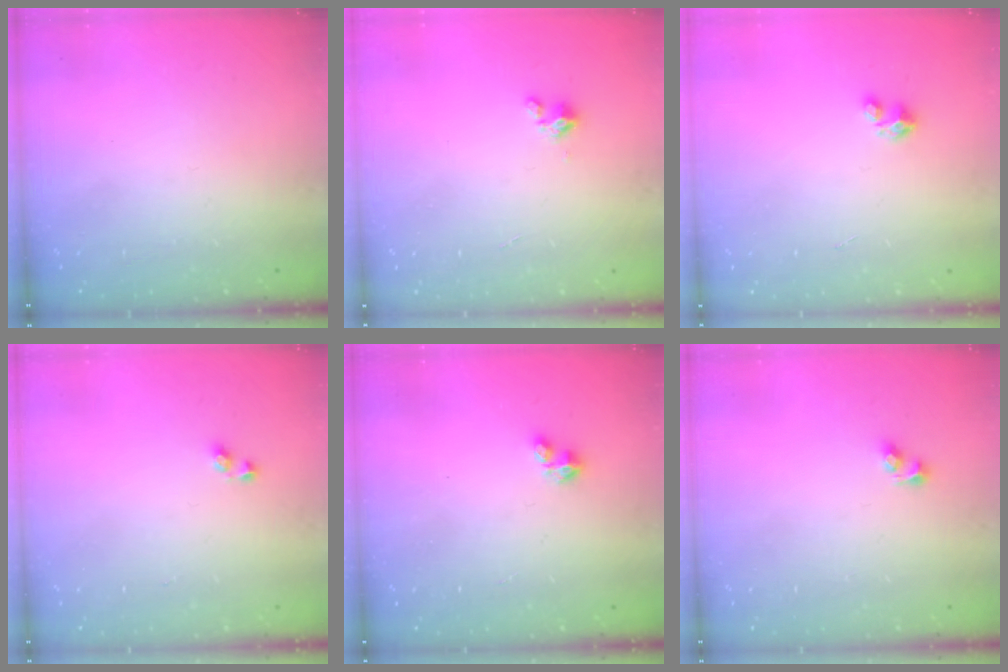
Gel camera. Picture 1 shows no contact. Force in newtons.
{"total": 0.9, "press": 0.9, "slide": 0.2}
{"total": 1.8, "press": 1.8, "slide": 0.1}
{"total": 2.9, "press": 2.7, "slide": 1.1}
{"total": 1.6, "press": 1.6, "slide": 0.4}
{"total": 2.7, "press": 2.5, "slide": 1.2}